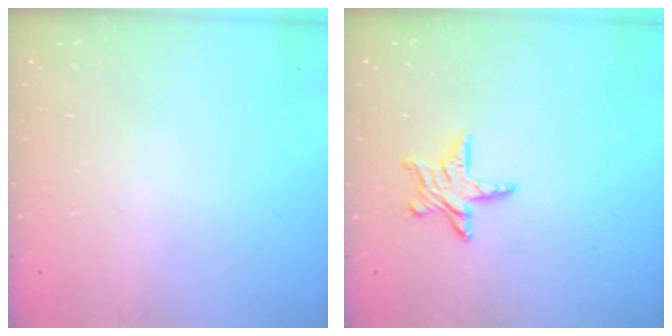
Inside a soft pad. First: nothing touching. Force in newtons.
{"total": 9.0, "press": 9.0, "slide": 0.8}